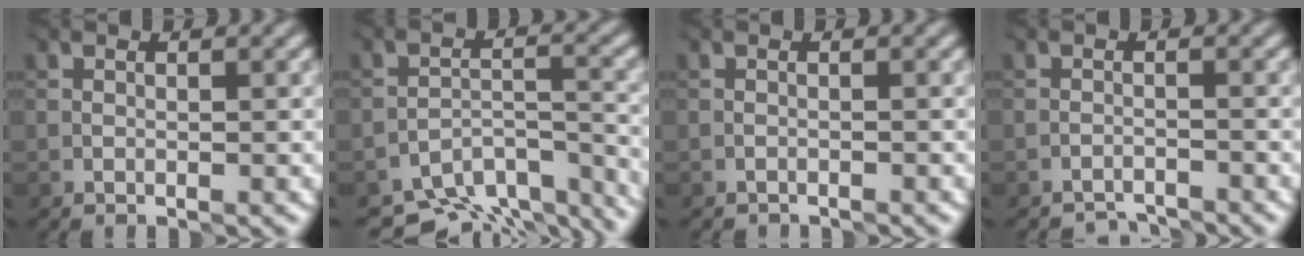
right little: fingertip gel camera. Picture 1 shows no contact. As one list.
[{"total": 10.6, "force": [-8.6, 4.3, 4.5], "torque": [-0.073, -0.001, -0.111]}, {"total": 0.8, "force": [-0.8, 0.0, -0.2], "torque": [0.004, -0.002, -0.018]}, {"total": 2.8, "force": [-2.8, 0.3, 0.2], "torque": [0.000, -0.003, -0.053]}]